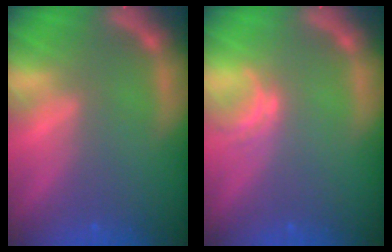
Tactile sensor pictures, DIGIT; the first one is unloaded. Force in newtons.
{"total": 1.5}